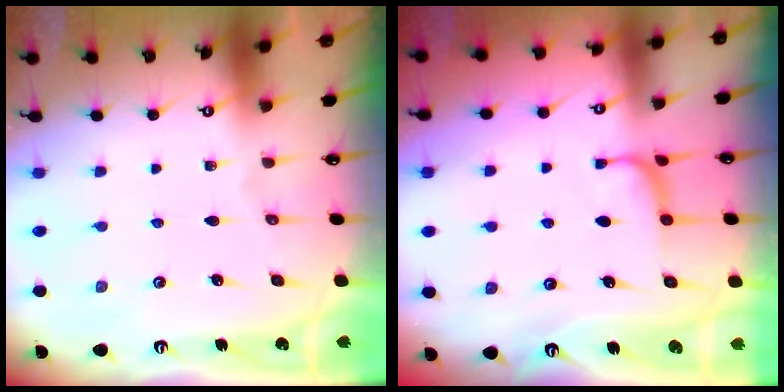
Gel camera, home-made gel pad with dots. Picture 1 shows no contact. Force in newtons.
{"total": 0.7, "press": 0.3, "slide": 0.7}